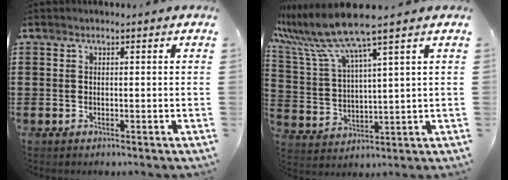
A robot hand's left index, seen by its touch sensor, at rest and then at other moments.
{"total": 8.9, "force": [7.3, -0.2, 5.1], "torque": [-0.135, -0.040, 0.122]}